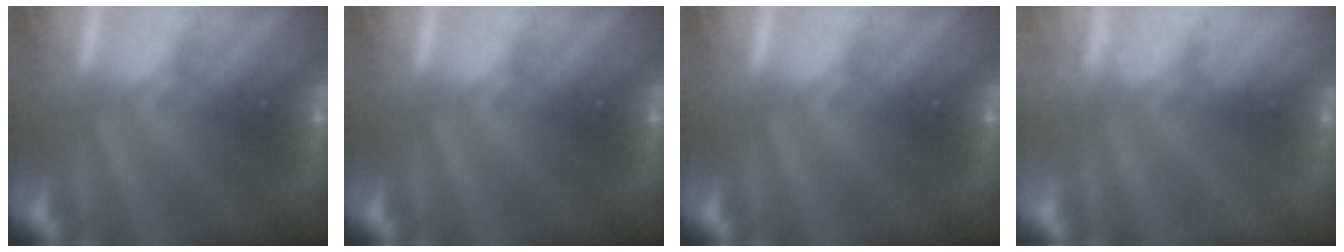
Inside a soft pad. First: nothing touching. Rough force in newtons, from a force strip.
{"total": 0.0}
{"total": 0.0}
{"total": 2.2}